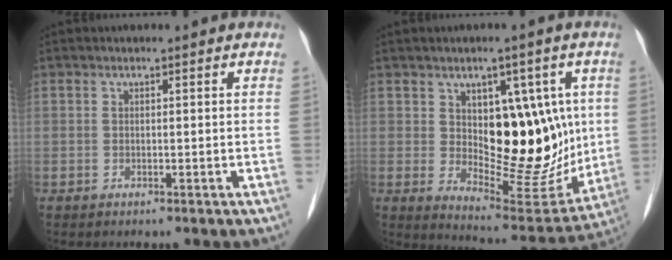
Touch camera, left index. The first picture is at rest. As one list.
[{"total": 14.9, "force": [2.1, 7.3, 12.8], "torque": [-0.164, 0.003, 0.053]}]